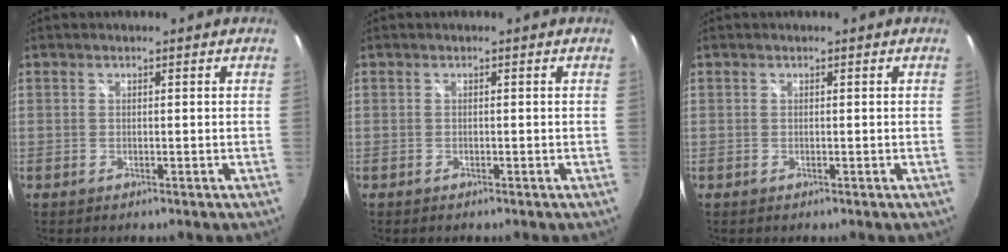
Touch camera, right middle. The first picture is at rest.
{"total": 0.0}
{"total": 0.0}